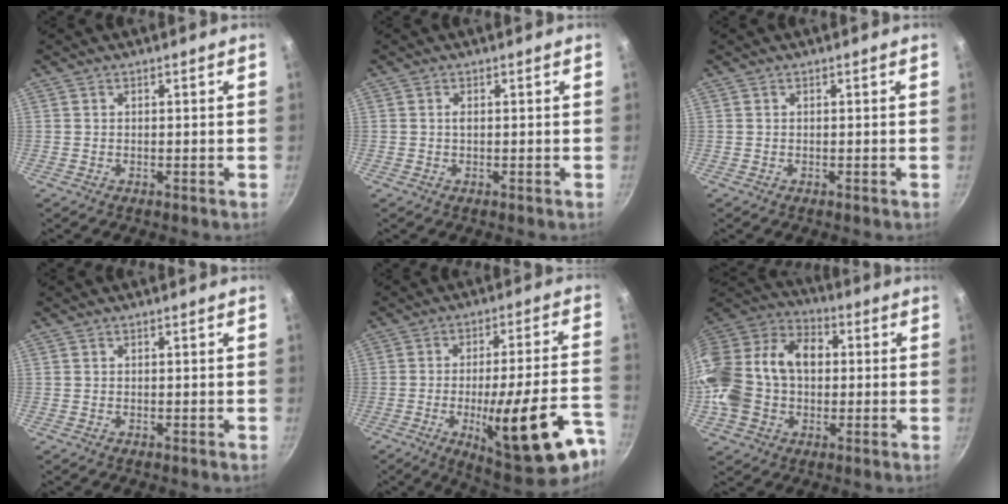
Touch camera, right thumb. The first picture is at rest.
{"total": 0.8, "force": [0.1, 0.4, 0.7], "torque": [-0.012, 0.002, 0.001]}
{"total": 0.0}
{"total": 0.0}
{"total": 22.5, "force": [-9.4, 6.2, 19.5], "torque": [-0.244, 0.031, -0.121]}
{"total": 23.2, "force": [0.2, 17.2, 15.6], "torque": [-0.308, 0.061, -0.008]}